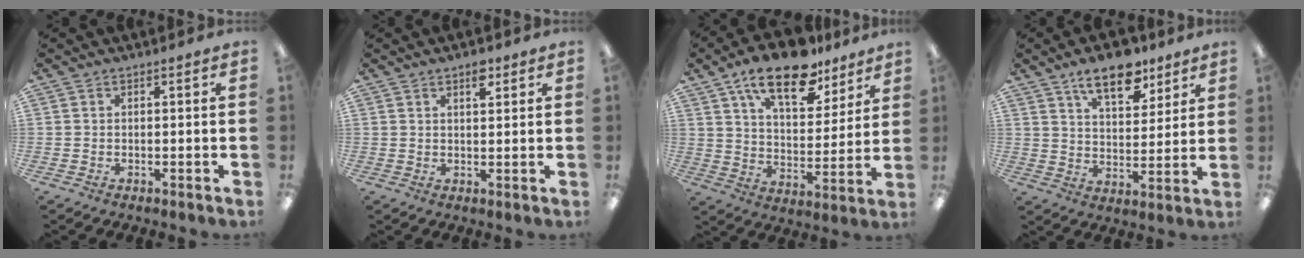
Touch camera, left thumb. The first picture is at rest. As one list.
[{"total": 3.6, "force": [2.5, 1.4, 2.1], "torque": [-0.023, -0.008, 0.039]}, {"total": 17.7, "force": [12.4, 7.5, 10.2], "torque": [-0.165, -0.064, 0.212]}, {"total": 12.5, "force": [8.9, 5.7, 6.8], "torque": [-0.098, -0.041, 0.155]}]